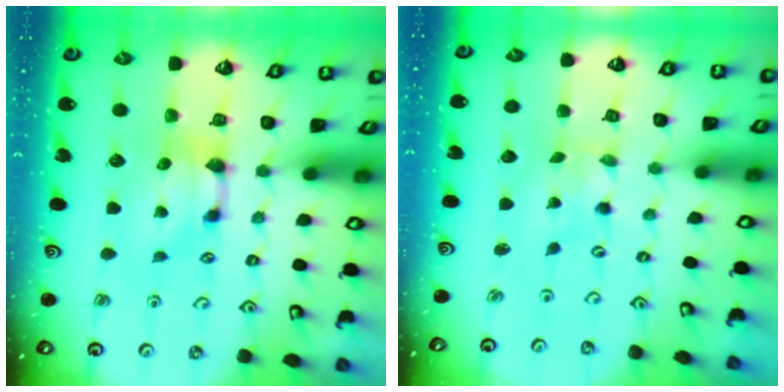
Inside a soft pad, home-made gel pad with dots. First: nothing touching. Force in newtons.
{"total": 5.1, "press": 5.0, "slide": 0.9}